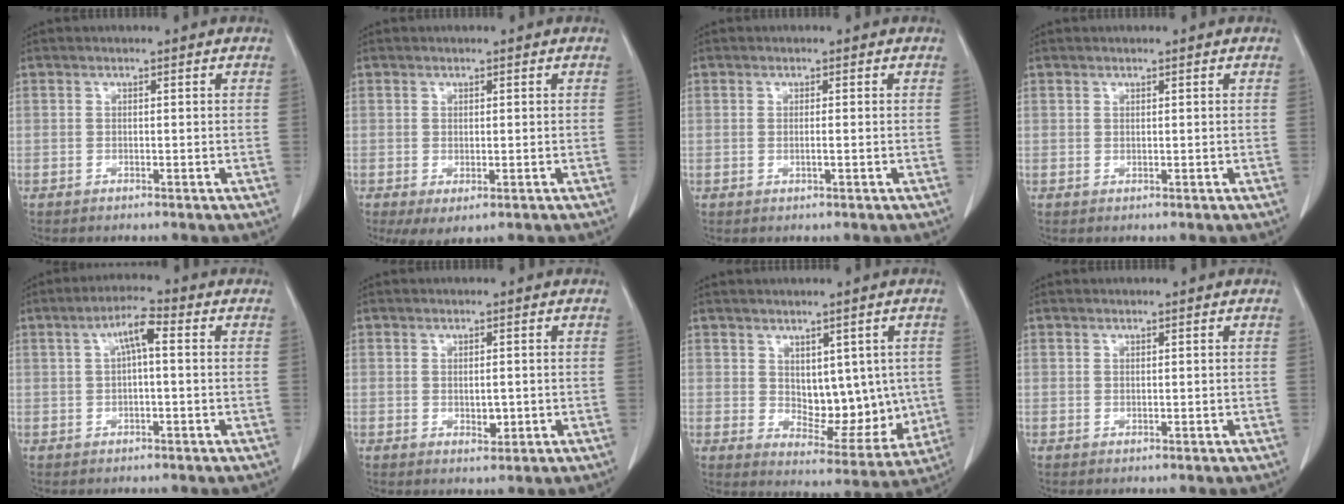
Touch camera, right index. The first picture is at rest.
{"total": 4.2, "force": [-1.7, 1.9, 3.4], "torque": [-0.056, -0.013, -0.020]}
{"total": 1.2, "force": [-0.2, 0.0, 1.2], "torque": [-0.024, -0.002, -0.003]}
{"total": 0.0}
{"total": 5.1, "force": [1.1, 1.1, 4.8], "torque": [-0.090, 0.016, 0.016]}
{"total": 2.4, "force": [-0.3, 1.2, 2.1], "torque": [-0.036, -0.005, 0.002]}
{"total": 10.4, "force": [1.1, 6.2, 8.3], "torque": [-0.102, -0.003, 0.038]}
{"total": 0.0}